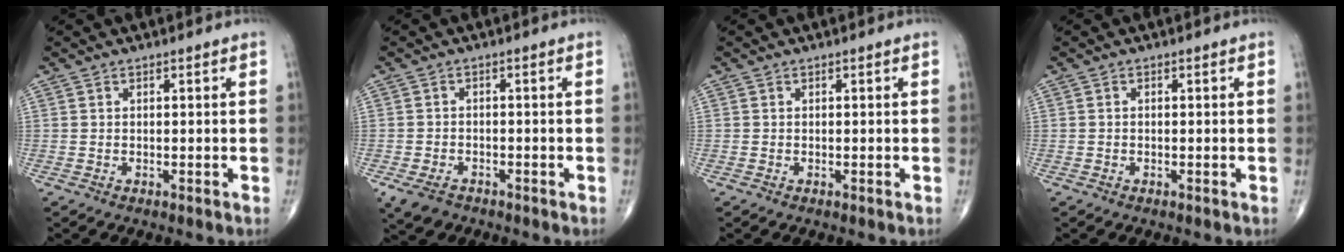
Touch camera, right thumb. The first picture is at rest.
{"total": 4.4, "force": [-2.7, 2.8, 2.0], "torque": [-0.042, 0.006, -0.044]}
{"total": 0.0}
{"total": 0.0}